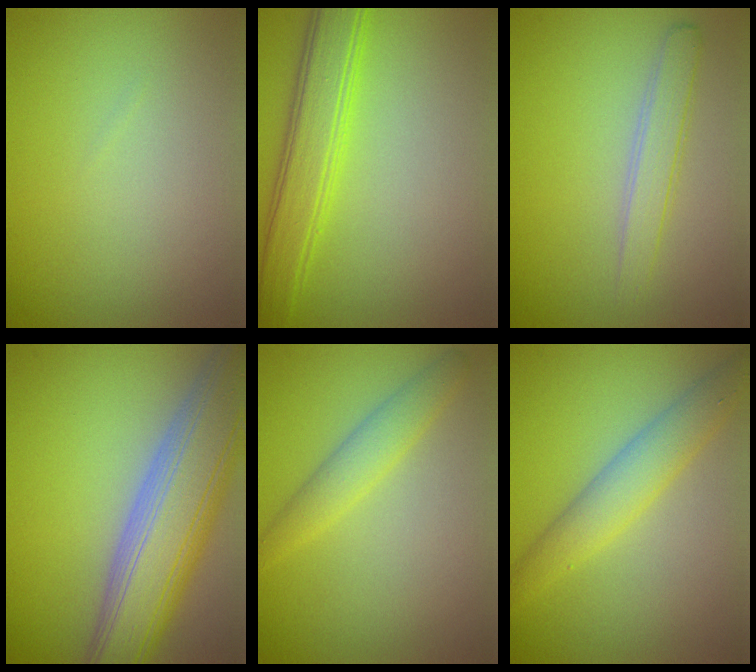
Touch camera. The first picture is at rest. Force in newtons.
{"total": 4.8, "press": 4.8, "slide": 0.2}
{"total": 2.2, "press": 2.2, "slide": 0.1}
{"total": 10.8, "press": 10.7, "slide": 0.6}
{"total": 2.5, "press": 2.5, "slide": 0.1}
{"total": 3.7, "press": 3.7, "slide": 0.1}